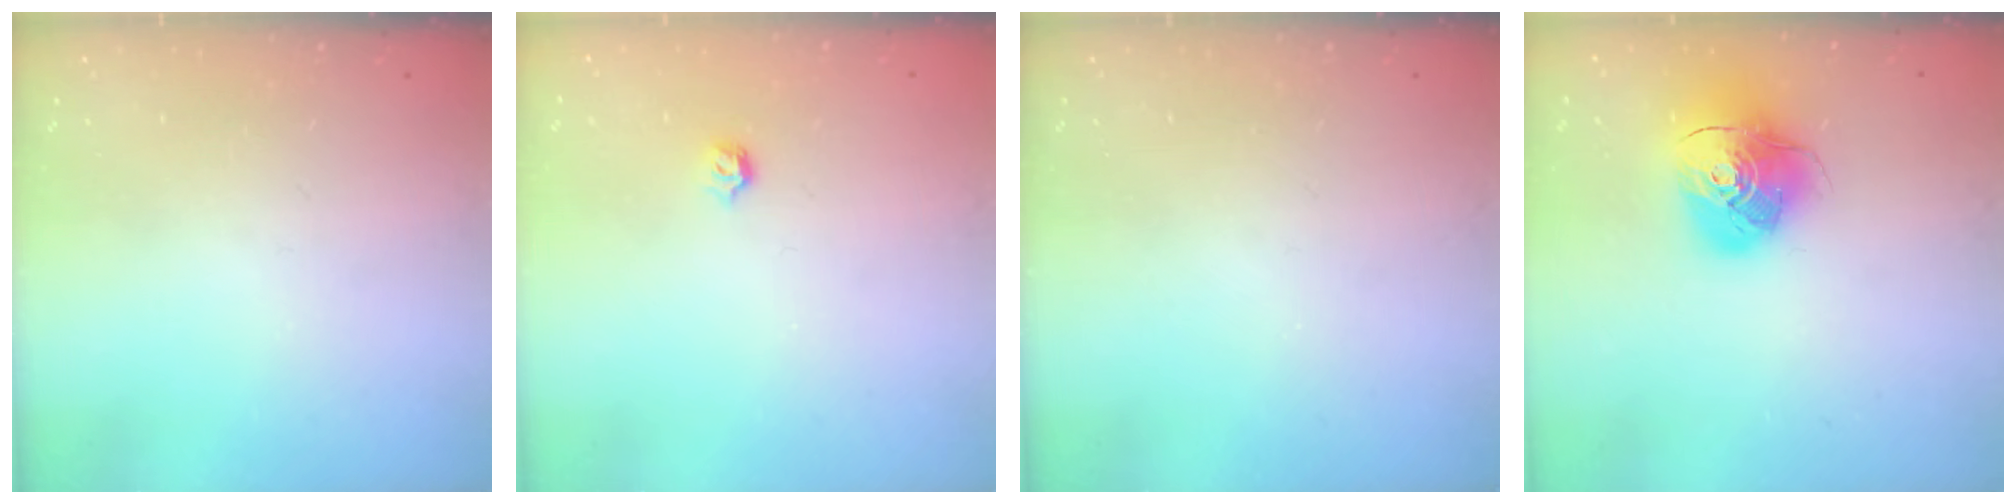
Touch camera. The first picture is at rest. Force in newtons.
{"total": 4.0, "press": 3.9, "slide": 0.7}
{"total": 0.0}
{"total": 14.5, "press": 14.4, "slide": 1.9}